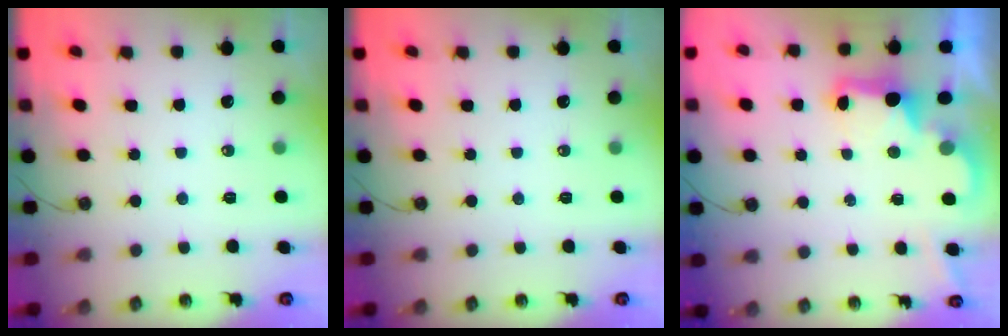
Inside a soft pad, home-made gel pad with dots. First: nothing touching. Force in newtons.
{"total": 0.0}
{"total": 2.7, "press": 2.6, "slide": 0.5}